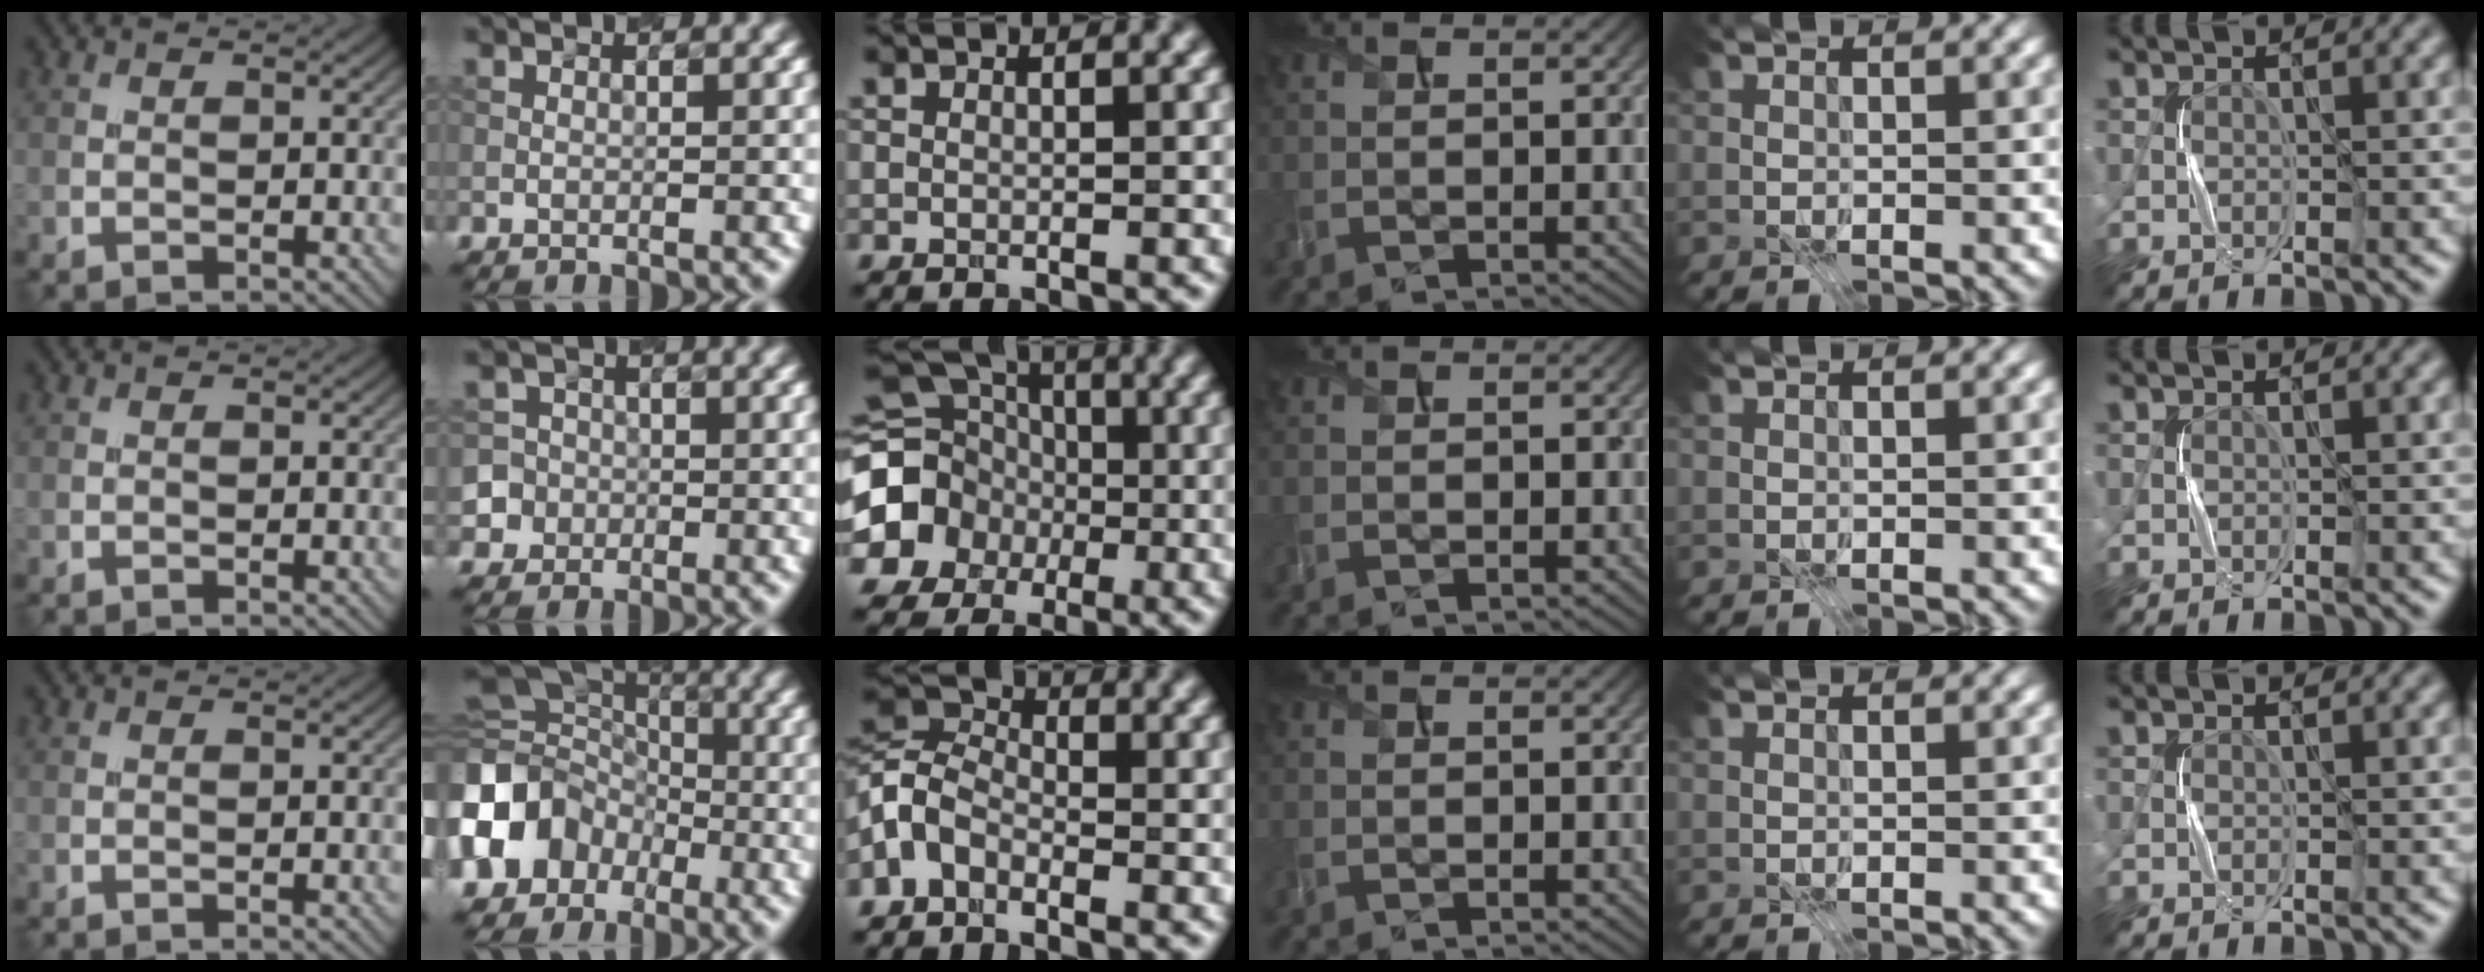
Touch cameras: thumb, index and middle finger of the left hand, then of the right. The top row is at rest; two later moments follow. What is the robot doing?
{"motion": "press", "object": "stapler"}